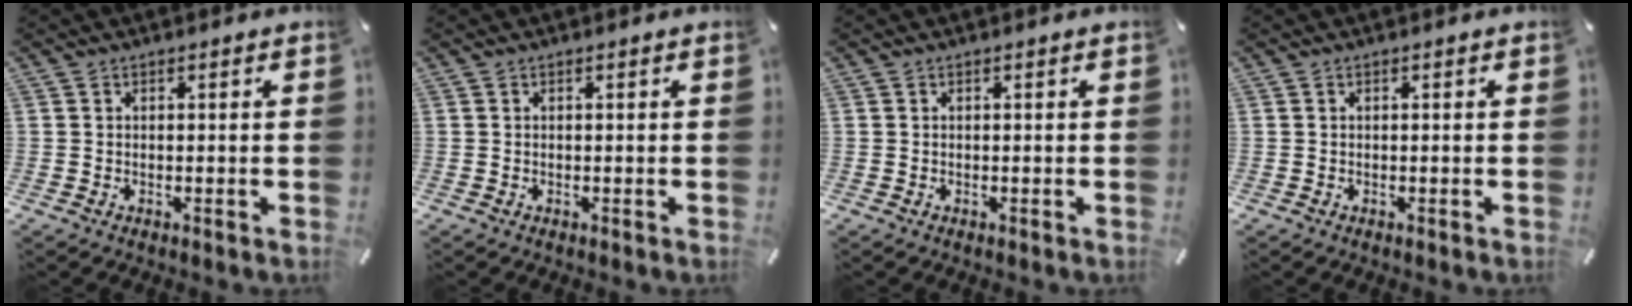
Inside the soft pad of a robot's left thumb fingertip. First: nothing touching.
{"total": 0.0}
{"total": 0.0}
{"total": 0.0}